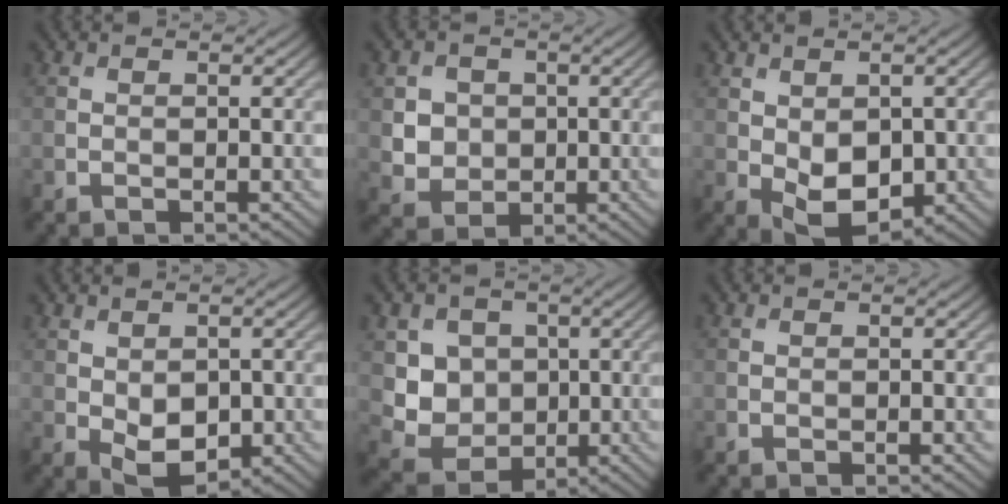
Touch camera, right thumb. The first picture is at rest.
{"total": 4.6, "force": [0.7, 4.3, 1.5], "torque": [-0.059, -0.015, 0.015]}
{"total": 5.6, "force": [-0.6, 3.5, 4.3], "torque": [-0.088, -0.012, 0.000]}
{"total": 4.7, "force": [-0.5, 3.0, 3.6], "torque": [-0.071, -0.012, 0.000]}
{"total": 6.0, "force": [0.8, 5.5, 2.4], "torque": [-0.058, -0.013, 0.003]}
{"total": 0.0}